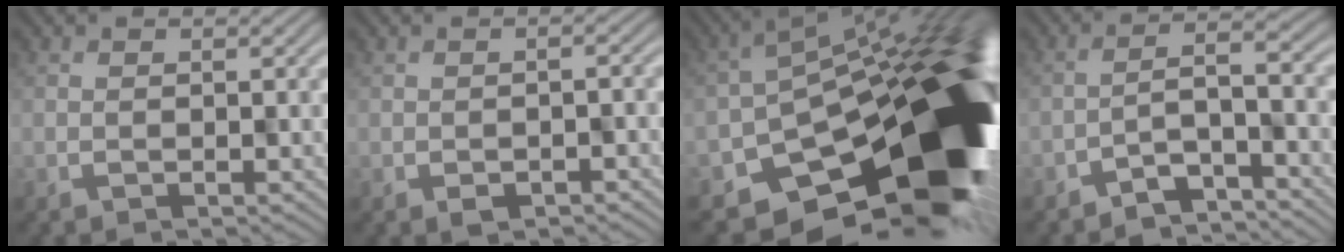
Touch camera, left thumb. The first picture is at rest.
{"total": 2.6, "force": [-1.3, 1.1, 1.9], "torque": [-0.024, 0.001, -0.014]}
{"total": 18.1, "force": [-7.6, 10.1, 13.0], "torque": [-0.185, -0.050, -0.115]}
{"total": 5.7, "force": [-4.5, 1.4, 3.3], "torque": [-0.041, 0.004, -0.079]}